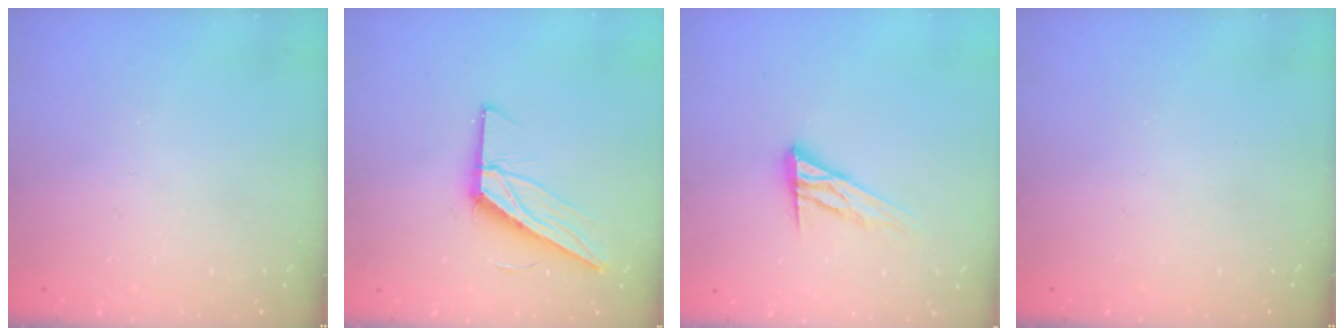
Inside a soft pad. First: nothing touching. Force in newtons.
{"total": 11.5, "press": 11.5, "slide": 0.2}
{"total": 12.0, "press": 12.0, "slide": 1.0}
{"total": 0.0}